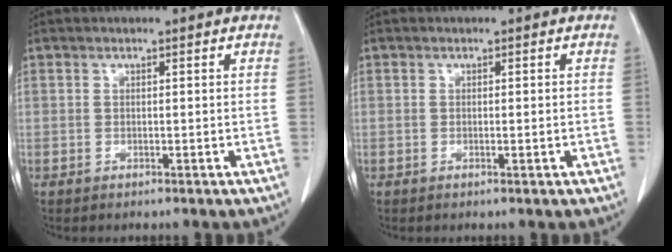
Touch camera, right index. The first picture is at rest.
{"total": 1.1, "force": [-0.3, 0.1, 1.0], "torque": [-0.017, -0.002, -0.001]}